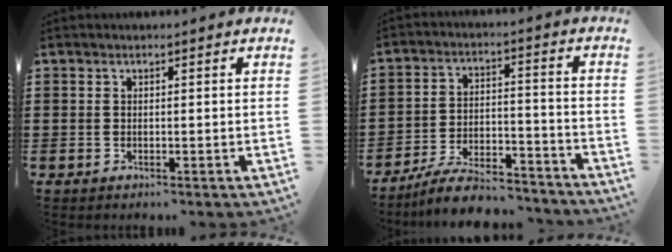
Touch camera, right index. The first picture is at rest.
{"total": 7.9, "force": [-7.3, 1.1, 2.9], "torque": [-0.055, 0.015, -0.140]}